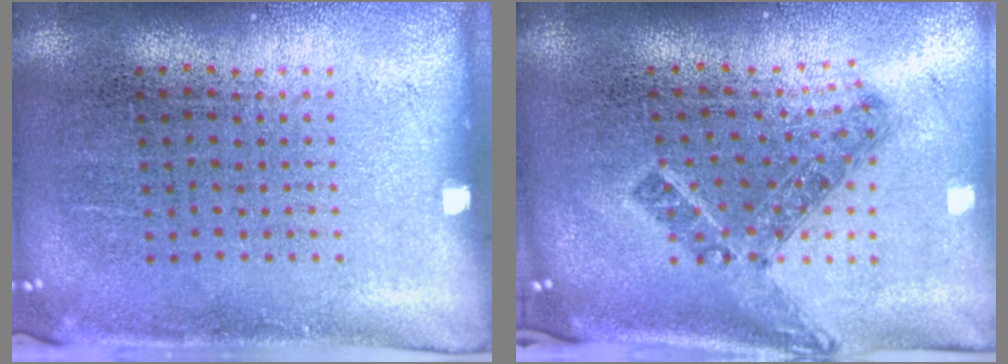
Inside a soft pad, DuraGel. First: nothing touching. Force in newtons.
{"total": 1.2, "press": 1.0, "slide": 0.8}